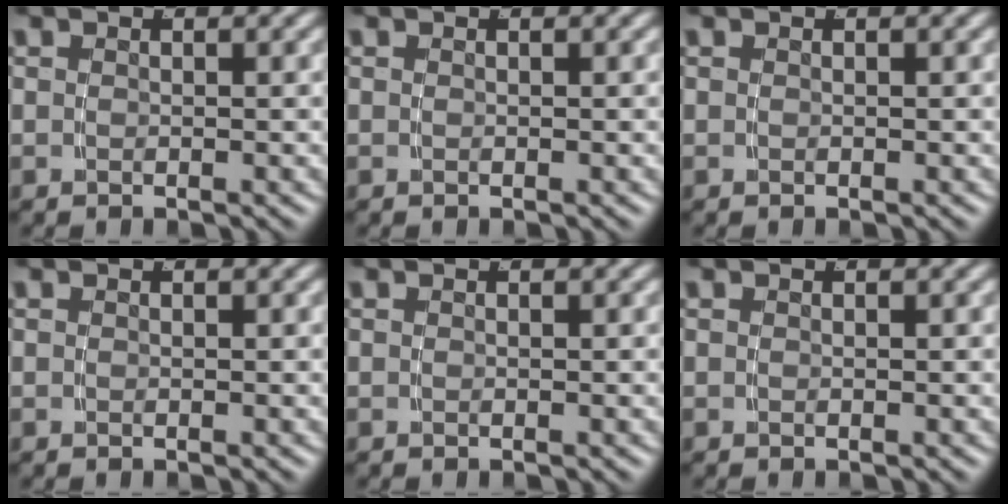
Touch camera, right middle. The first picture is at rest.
{"total": 0.0}
{"total": 0.0}
{"total": 0.0}
{"total": 0.0}
{"total": 0.0}